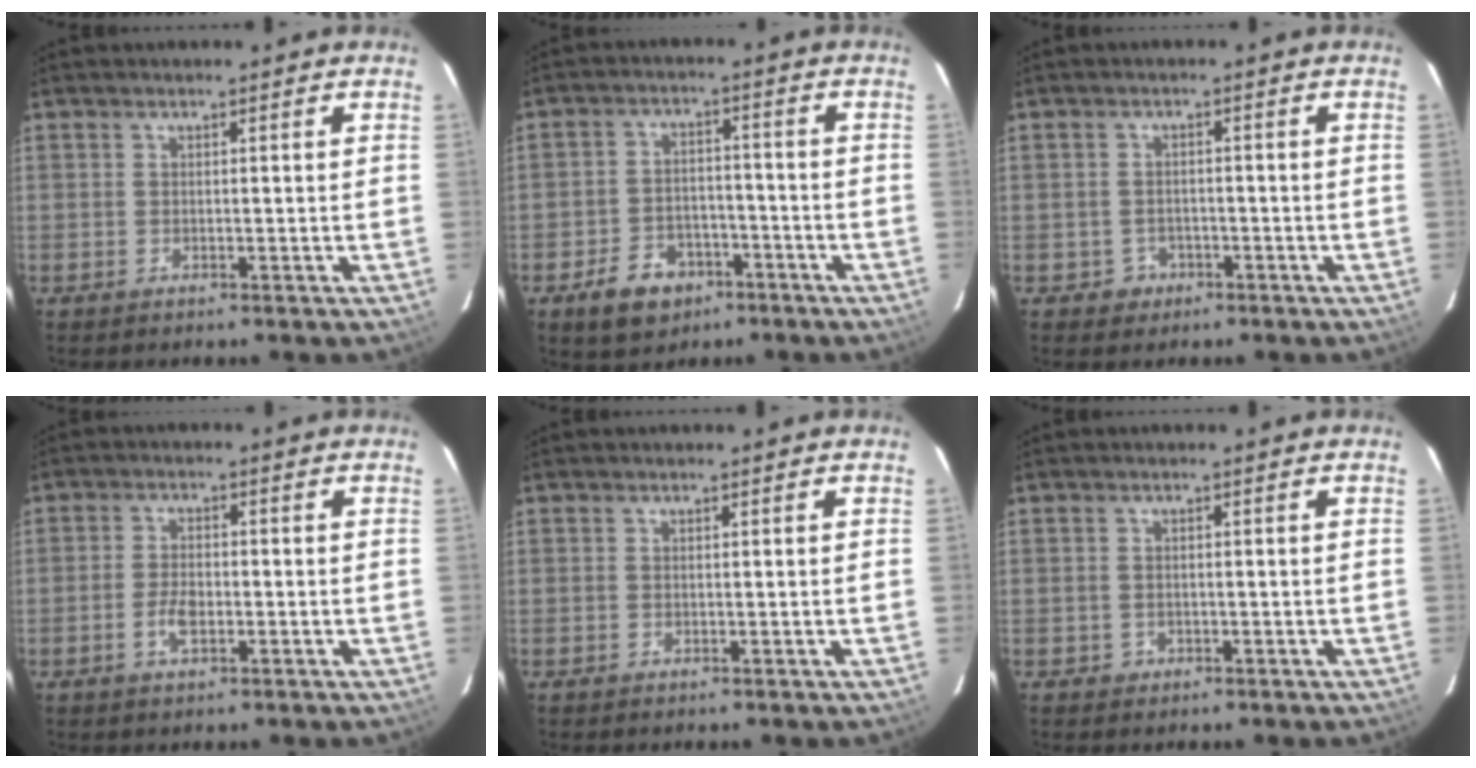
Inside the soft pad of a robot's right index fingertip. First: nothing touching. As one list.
[{"total": 9.4, "force": [-5.5, 6.5, 4.1], "torque": [-0.108, 0.017, -0.074]}, {"total": 3.3, "force": [-1.4, 3.0, 0.2], "torque": [-0.014, 0.008, -0.017]}, {"total": 4.0, "force": [-1.6, 2.1, 3.0], "torque": [-0.064, 0.001, -0.028]}, {"total": 0.0}, {"total": 1.5, "force": [-0.6, 1.3, 0.2], "torque": [-0.003, 0.002, -0.002]}]